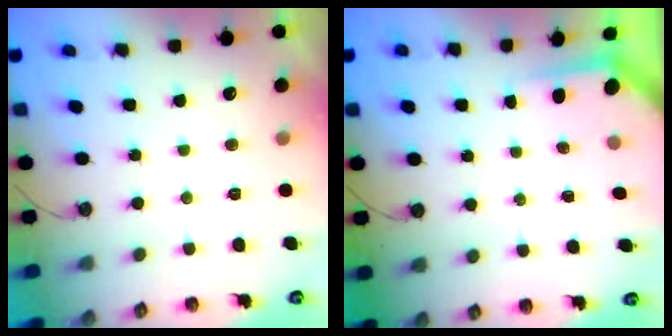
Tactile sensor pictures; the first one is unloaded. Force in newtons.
{"total": 3.4, "press": 3.4, "slide": 0.4}